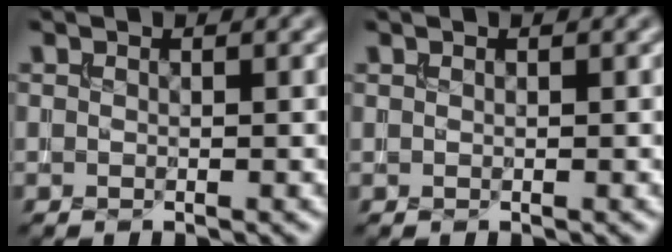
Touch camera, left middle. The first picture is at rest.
{"total": 0.0}